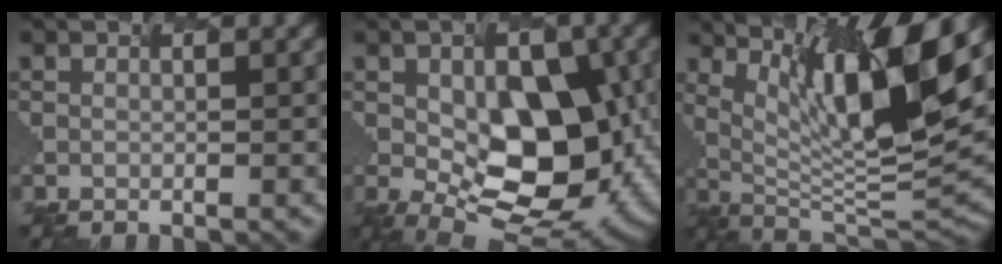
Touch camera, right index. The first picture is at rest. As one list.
[{"total": 10.9, "force": [-1.1, 6.0, 9.0], "torque": [-0.134, -0.004, -0.006]}, {"total": 11.2, "force": [4.6, 2.5, 9.9], "torque": [-0.175, -0.005, 0.101]}]